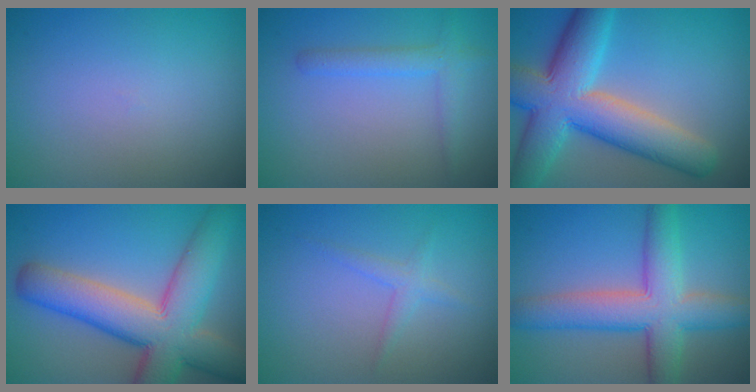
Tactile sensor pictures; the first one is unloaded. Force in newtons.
{"total": 2.1, "press": 2.1, "slide": 0.2}
{"total": 11.1, "press": 11.0, "slide": 0.4}
{"total": 11.1, "press": 11.1, "slide": 0.9}
{"total": 1.4, "press": 1.4, "slide": 0.0}
{"total": 7.6, "press": 7.6, "slide": 0.4}